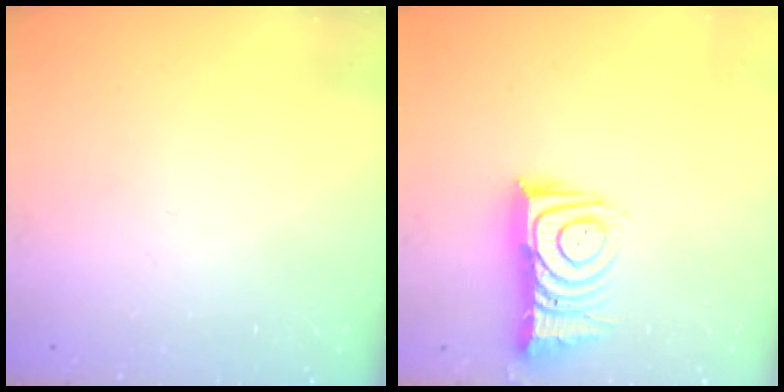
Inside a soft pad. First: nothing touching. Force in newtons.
{"total": 11.8, "press": 11.8, "slide": 1.1}